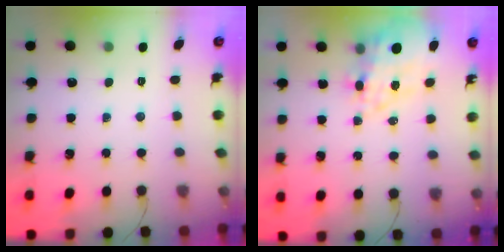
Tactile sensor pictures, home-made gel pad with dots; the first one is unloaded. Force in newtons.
{"total": 16.1, "press": 15.6, "slide": 3.8}